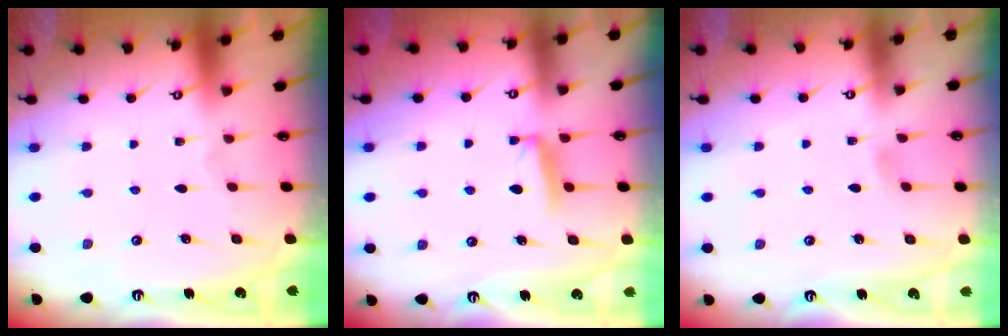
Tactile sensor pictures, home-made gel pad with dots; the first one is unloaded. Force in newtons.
{"total": 5.5, "press": 5.4, "slide": 0.7}
{"total": 2.9, "press": 2.9, "slide": 0.5}